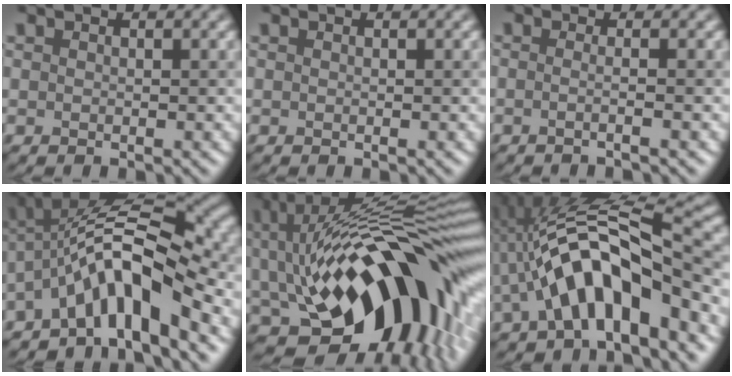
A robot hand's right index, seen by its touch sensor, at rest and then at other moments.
{"total": 0.0}
{"total": 2.4, "force": [-0.1, 1.1, 2.1], "torque": [-0.007, -0.013, -0.037]}
{"total": 10.2, "force": [-4.0, 3.4, 8.7], "torque": [-0.126, 0.018, -0.079]}
{"total": 17.7, "force": [1.6, 8.8, 15.3], "torque": [-0.242, 0.026, 0.025]}
{"total": 10.4, "force": [-2.4, 4.0, 9.3], "torque": [-0.150, 0.021, -0.041]}